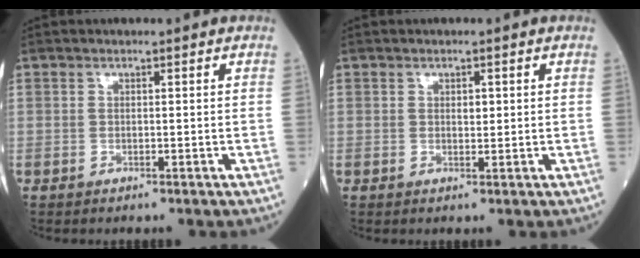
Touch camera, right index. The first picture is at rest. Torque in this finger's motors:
{"motor_torque": [0.33, 0.09, 0.09, 0.00]}